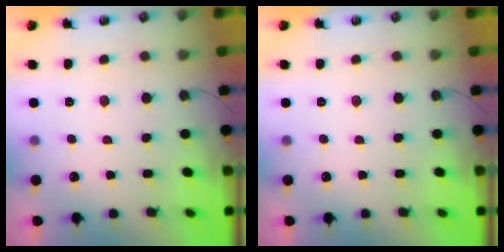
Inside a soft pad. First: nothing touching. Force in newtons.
{"total": 0.0}